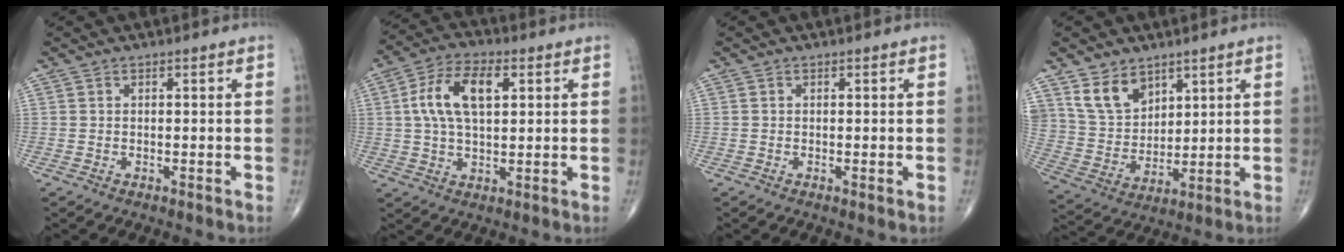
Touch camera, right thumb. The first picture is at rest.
{"total": 11.2, "force": [2.6, 5.7, 9.2], "torque": [-0.175, 0.013, 0.044]}
{"total": 0.5, "force": [-0.1, 0.1, 0.5], "torque": [-0.010, -0.002, -0.004]}
{"total": 9.8, "force": [6.2, 6.4, 4.0], "torque": [-0.054, -0.035, 0.132]}